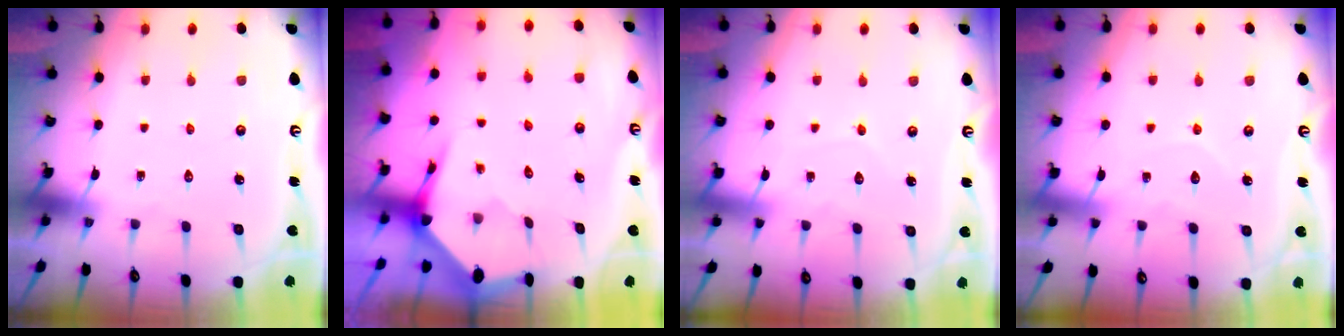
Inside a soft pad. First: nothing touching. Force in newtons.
{"total": 3.5, "press": 3.5, "slide": 0.5}
{"total": 4.2, "press": 4.2, "slide": 0.2}
{"total": 5.1, "press": 5.1, "slide": 0.5}